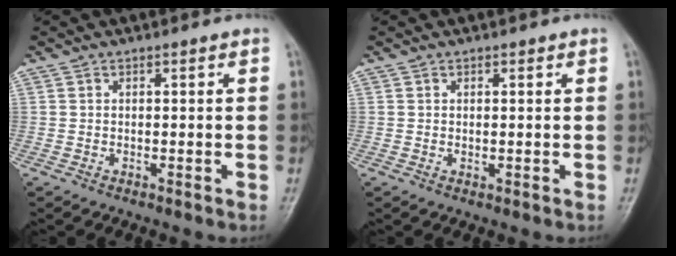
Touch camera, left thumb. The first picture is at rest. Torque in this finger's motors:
{"motor_torque": [-0.27, 0.07, 0.18, -0.07, 0.02]}